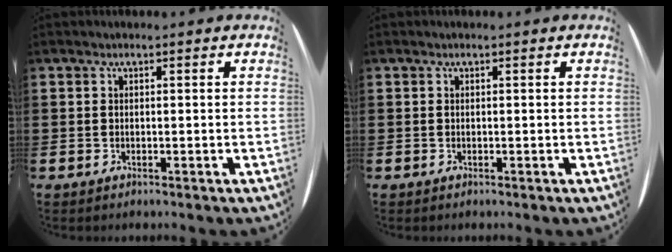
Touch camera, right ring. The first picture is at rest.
{"total": 0.0}